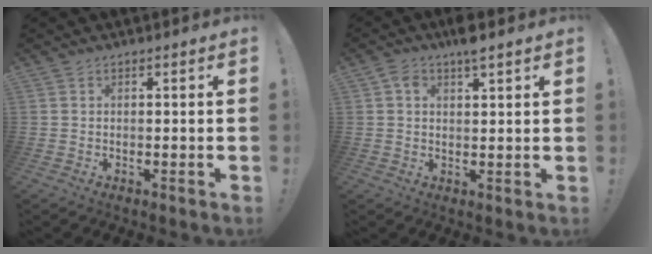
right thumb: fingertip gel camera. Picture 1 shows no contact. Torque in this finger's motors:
{"motor_torque": [-0.04, 1.04, 0.35, -0.24, 0.02]}